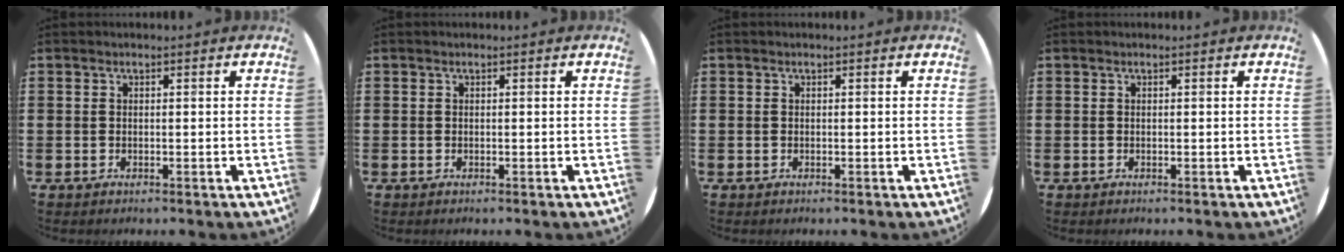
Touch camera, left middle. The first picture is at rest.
{"total": 0.0}
{"total": 0.0}
{"total": 0.0}